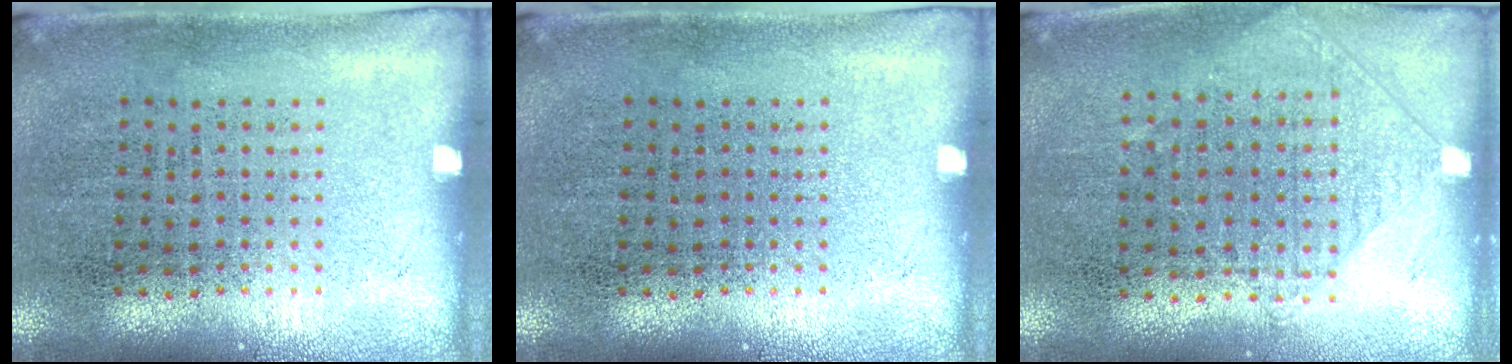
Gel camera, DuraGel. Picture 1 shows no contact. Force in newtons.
{"total": 0.0}
{"total": 0.9, "press": 0.9, "slide": 0.3}